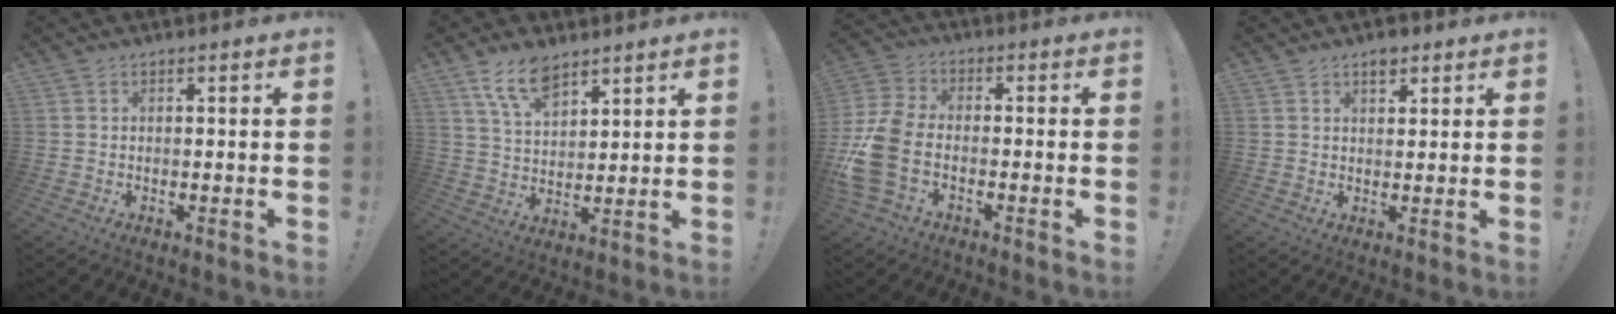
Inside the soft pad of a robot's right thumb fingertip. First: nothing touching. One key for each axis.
{"total": 10.3, "fx": 7.2, "fy": 4.8, "fz": 5.6, "tx": -0.112, "ty": -0.028, "tz": 0.138}
{"total": 13.0, "fx": -4.6, "fy": 8.0, "fz": 9.2, "tx": -0.200, "ty": 0.028, "tz": -0.076}
{"total": 3.6, "fx": 2.2, "fy": 2.2, "fz": 1.9, "tx": -0.017, "ty": -0.009, "tz": 0.036}